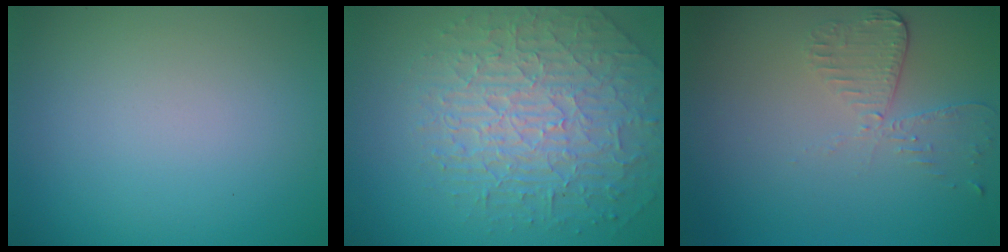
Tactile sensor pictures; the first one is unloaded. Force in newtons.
{"total": 5.3, "press": 4.8, "slide": 2.2}
{"total": 2.6, "press": 2.3, "slide": 1.2}